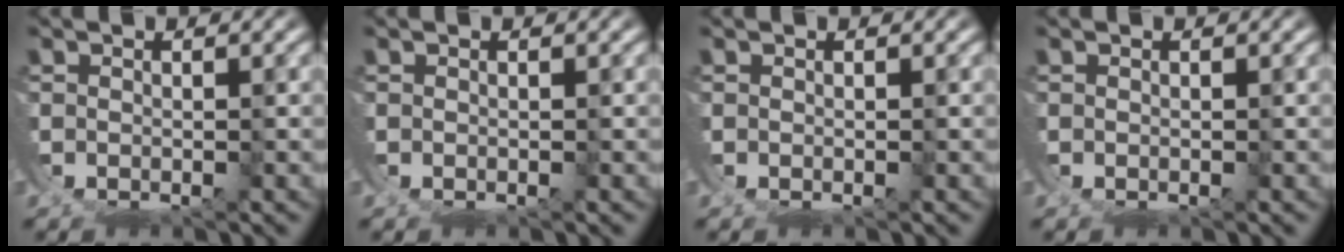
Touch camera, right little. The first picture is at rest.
{"total": 0.0}
{"total": 0.0}
{"total": 0.0}